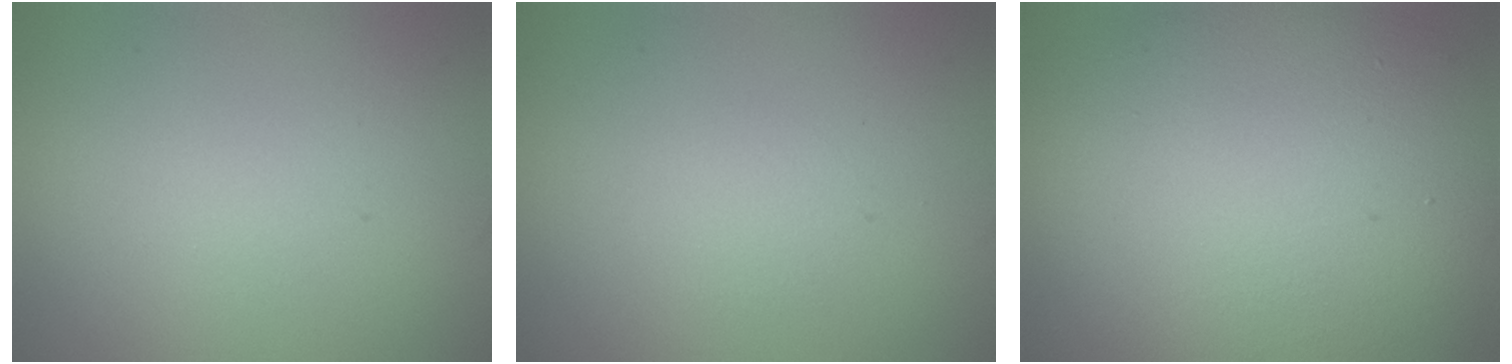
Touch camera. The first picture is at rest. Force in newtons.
{"total": 0.9, "press": 0.9, "slide": 0.1}
{"total": 13.8, "press": 13.8, "slide": 1.1}